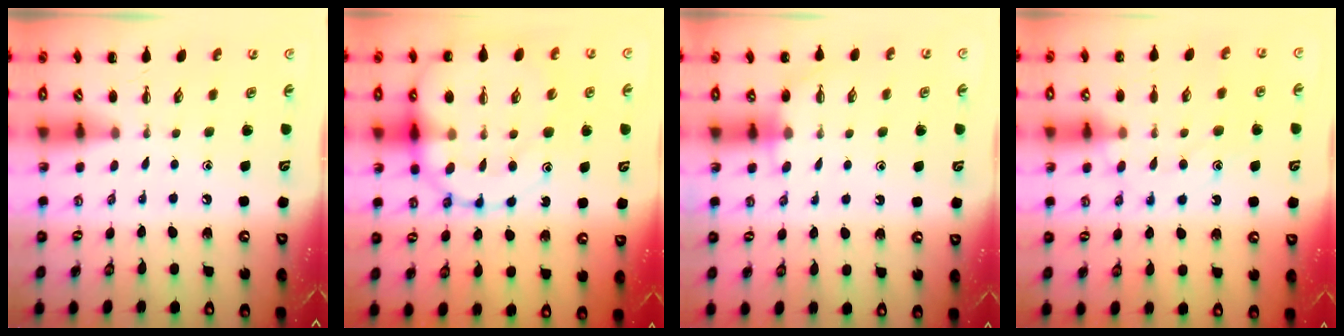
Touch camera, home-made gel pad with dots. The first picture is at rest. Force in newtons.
{"total": 20.7, "press": 20.5, "slide": 2.6}
{"total": 5.3, "press": 5.1, "slide": 1.4}
{"total": 12.4, "press": 12.4, "slide": 0.6}